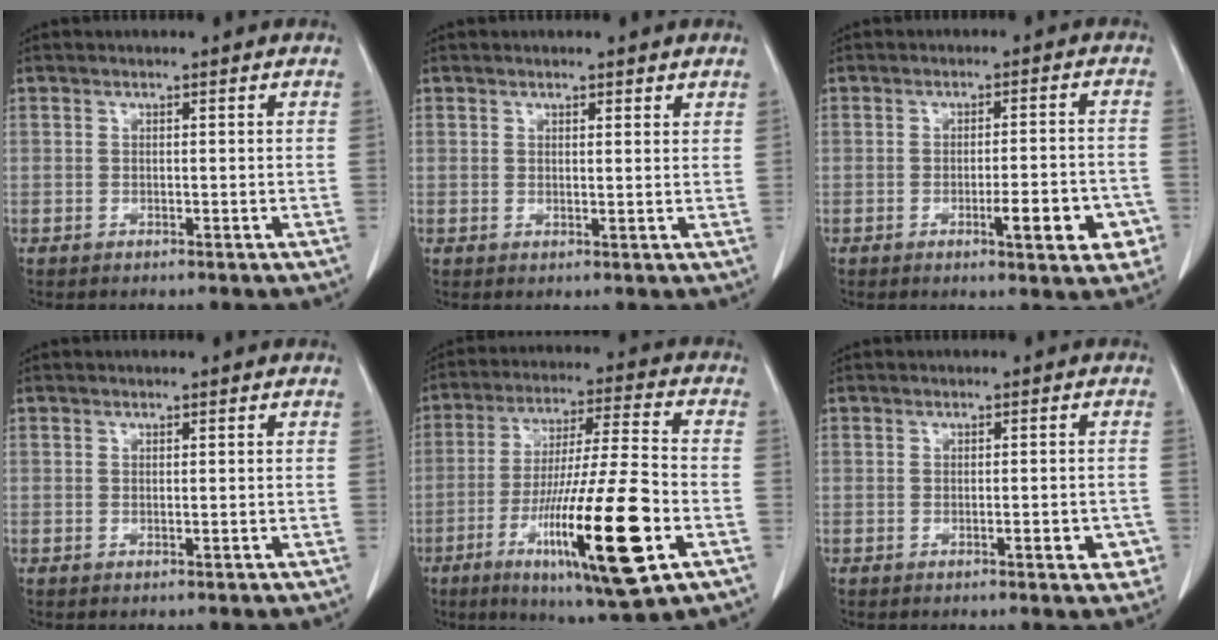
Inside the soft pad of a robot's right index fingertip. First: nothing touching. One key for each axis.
{"total": 1.9, "fx": 1.6, "fy": 0.5, "fz": 0.9, "tx": -0.015, "ty": -0.003, "tz": 0.022}
{"total": 7.5, "fx": -2.9, "fy": 1.4, "fz": 6.8, "tx": -0.085, "ty": 0.003, "tz": -0.033}
{"total": 0.0}
{"total": 20.6, "fx": -7.3, "fy": 1.3, "fz": 19.2, "tx": -0.341, "ty": -0.031, "tz": -0.121}
{"total": 3.4, "fx": -1.2, "fy": 1.0, "fz": 3.0, "tx": -0.037, "ty": 0.000, "tz": -0.013}